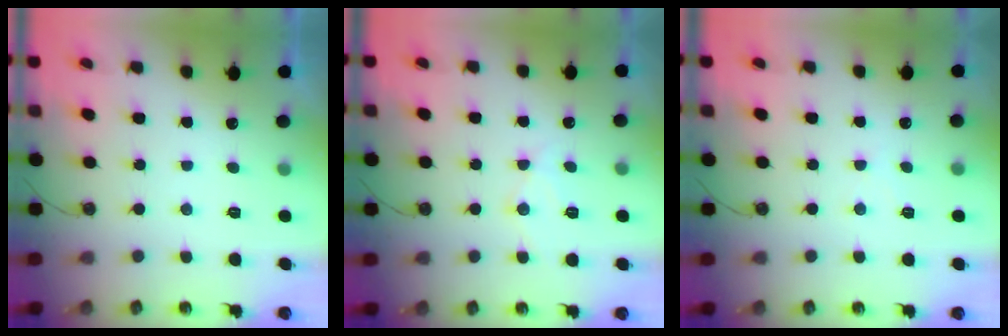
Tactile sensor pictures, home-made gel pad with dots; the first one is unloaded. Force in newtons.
{"total": 9.0, "press": 9.0, "slide": 0.7}
{"total": 3.9, "press": 3.9, "slide": 0.7}